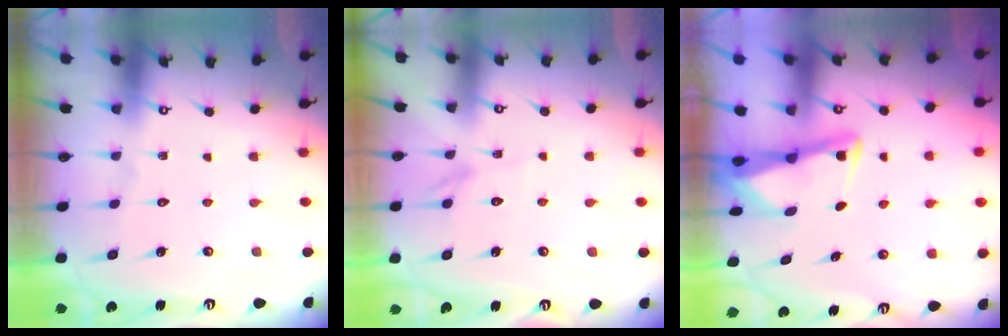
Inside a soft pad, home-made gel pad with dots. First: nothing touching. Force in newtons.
{"total": 2.4, "press": 2.4, "slide": 0.3}
{"total": 2.9, "press": 2.9, "slide": 0.4}